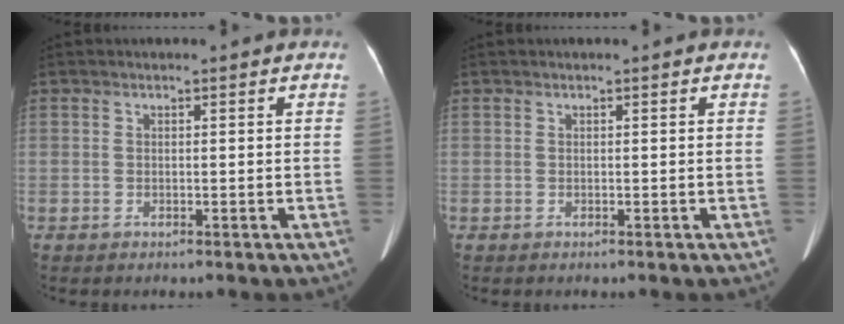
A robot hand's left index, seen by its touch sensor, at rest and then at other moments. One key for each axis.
{"total": 0.0}